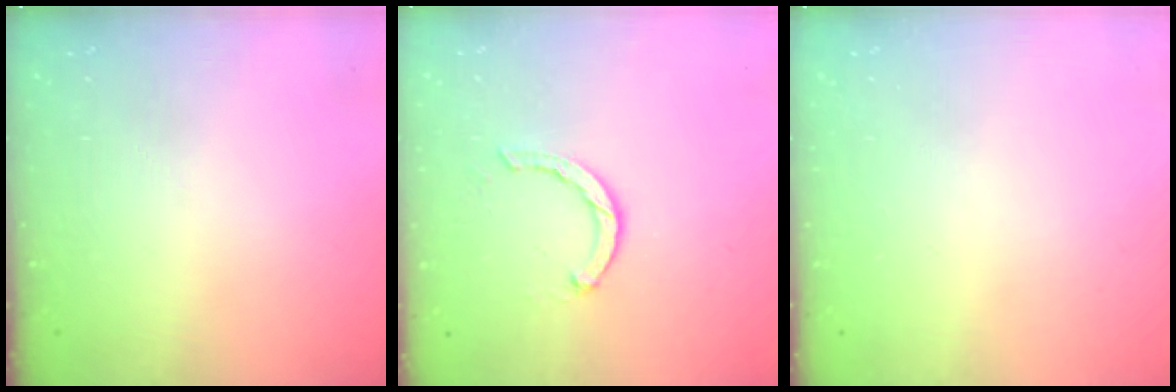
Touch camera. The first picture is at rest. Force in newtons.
{"total": 2.3, "press": 2.3, "slide": 0.3}
{"total": 0.0}